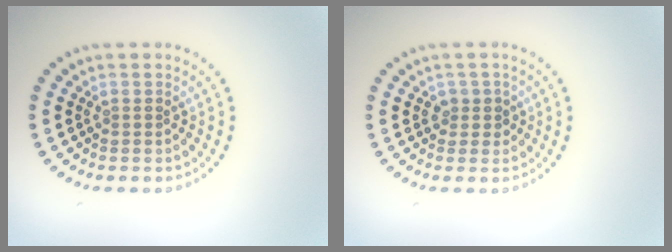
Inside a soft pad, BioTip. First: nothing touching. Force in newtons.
{"total": 1.5, "press": 1.3, "slide": 0.7}